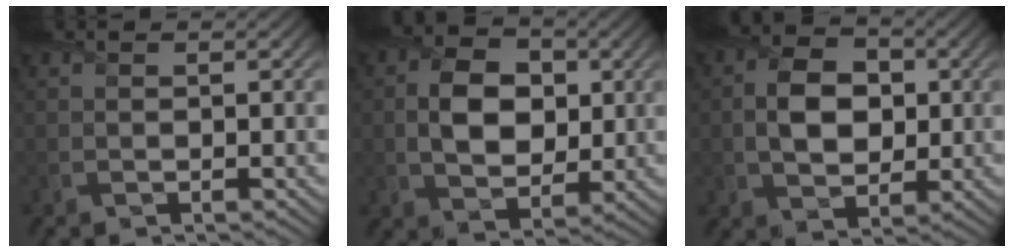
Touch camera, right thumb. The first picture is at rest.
{"total": 7.5, "force": [0.5, 5.2, 5.3], "torque": [-0.103, 0.002, 0.005]}
{"total": 6.8, "force": [0.0, 4.8, 4.8], "torque": [-0.093, 0.000, -0.003]}